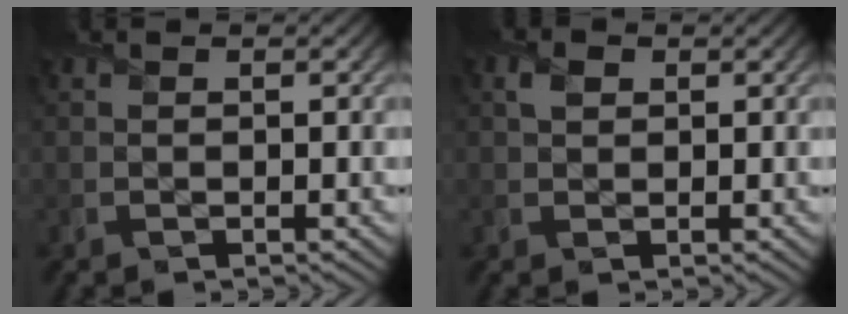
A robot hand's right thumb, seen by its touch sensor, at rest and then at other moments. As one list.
[{"total": 1.7, "force": [0.6, 1.3, 0.9], "torque": [-0.021, 0.003, 0.008]}]